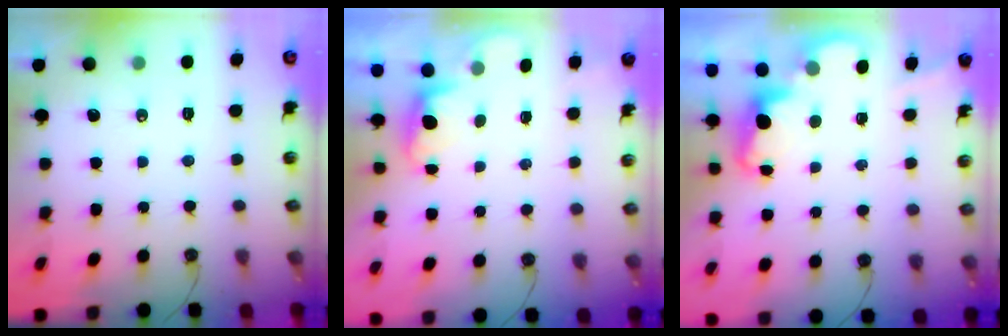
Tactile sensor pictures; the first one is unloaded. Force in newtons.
{"total": 0.7, "press": 0.1, "slide": 0.7}
{"total": 2.4, "press": 2.4, "slide": 0.5}